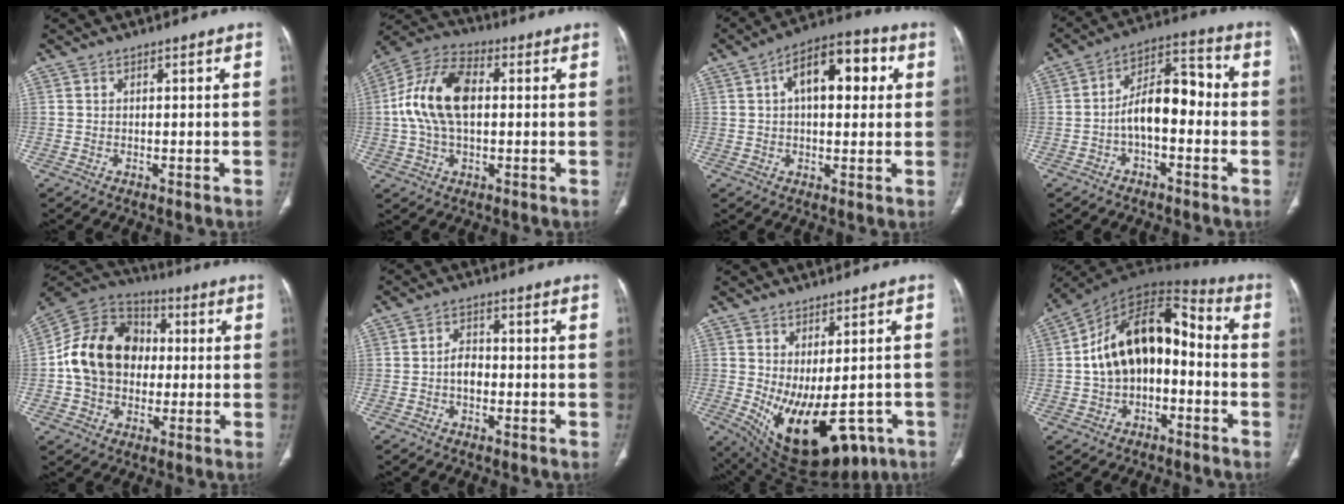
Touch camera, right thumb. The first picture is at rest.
{"total": 14.7, "force": [1.2, 8.5, 11.9], "torque": [-0.232, 0.028, 0.016]}
{"total": 13.4, "force": [3.5, 6.9, 11.0], "torque": [-0.140, 0.026, 0.047]}
{"total": 11.1, "force": [-1.9, 5.9, 9.2], "torque": [-0.132, 0.047, -0.041]}
{"total": 17.1, "force": [0.2, 13.4, 10.6], "torque": [-0.162, 0.029, -0.005]}
{"total": 3.6, "force": [-0.9, 2.4, 2.5], "torque": [-0.032, 0.013, -0.022]}
{"total": 19.6, "force": [-7.0, 9.7, 15.5], "torque": [-0.216, -0.014, -0.077]}
{"total": 16.9, "force": [-1.4, 10.6, 13.1], "torque": [-0.190, 0.062, -0.032]}